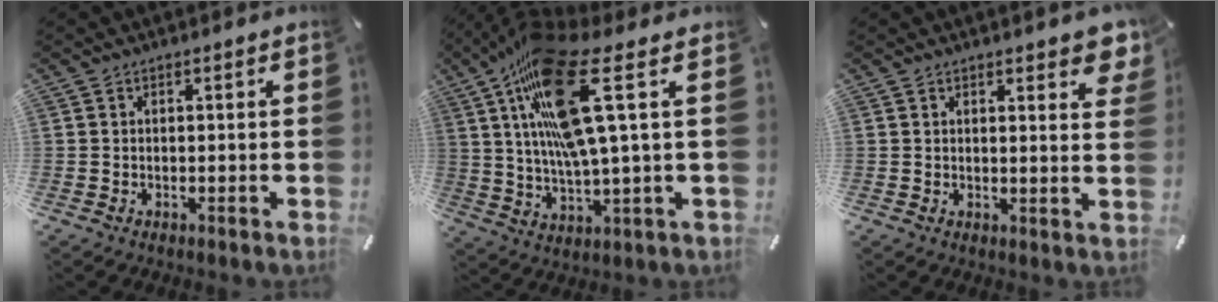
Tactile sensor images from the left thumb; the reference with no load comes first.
{"total": 20.1, "force": [6.9, 4.4, 18.4], "torque": [-0.361, -0.021, 0.102]}
{"total": 4.0, "force": [3.3, 1.1, 1.9], "torque": [-0.014, -0.026, 0.054]}